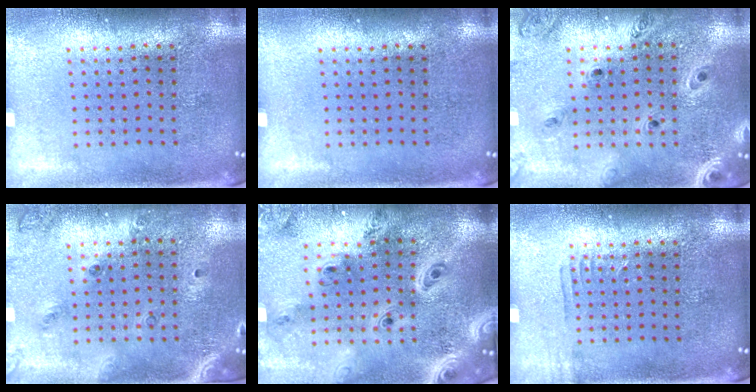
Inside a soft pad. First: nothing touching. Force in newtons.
{"total": 0.0}
{"total": 1.4, "press": 1.3, "slide": 0.3}
{"total": 1.5, "press": 1.3, "slide": 0.7}
{"total": 4.0, "press": 3.0, "slide": 2.6}
{"total": 0.7, "press": 0.6, "slide": 0.2}